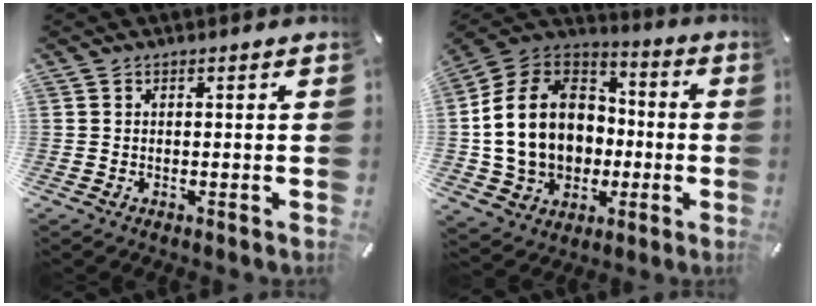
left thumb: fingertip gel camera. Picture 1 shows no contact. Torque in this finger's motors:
{"motor_torque": [2.46, 2.47, 2.21, 0.38, 0.25]}